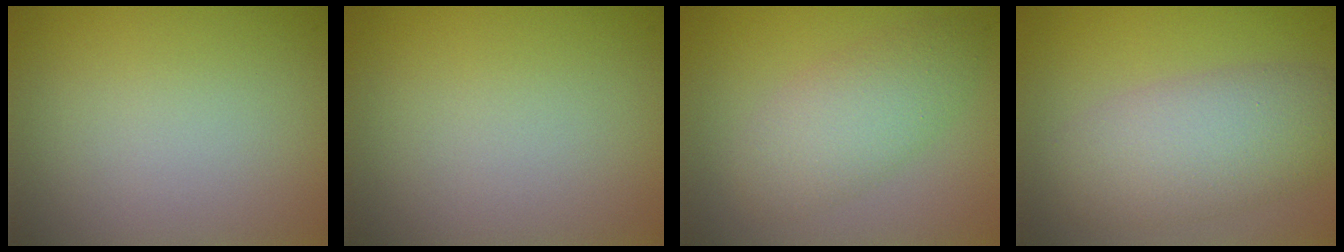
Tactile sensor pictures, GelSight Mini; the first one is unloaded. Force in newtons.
{"total": 0.0}
{"total": 3.8, "press": 3.8, "slide": 0.1}
{"total": 5.8, "press": 5.8, "slide": 0.2}